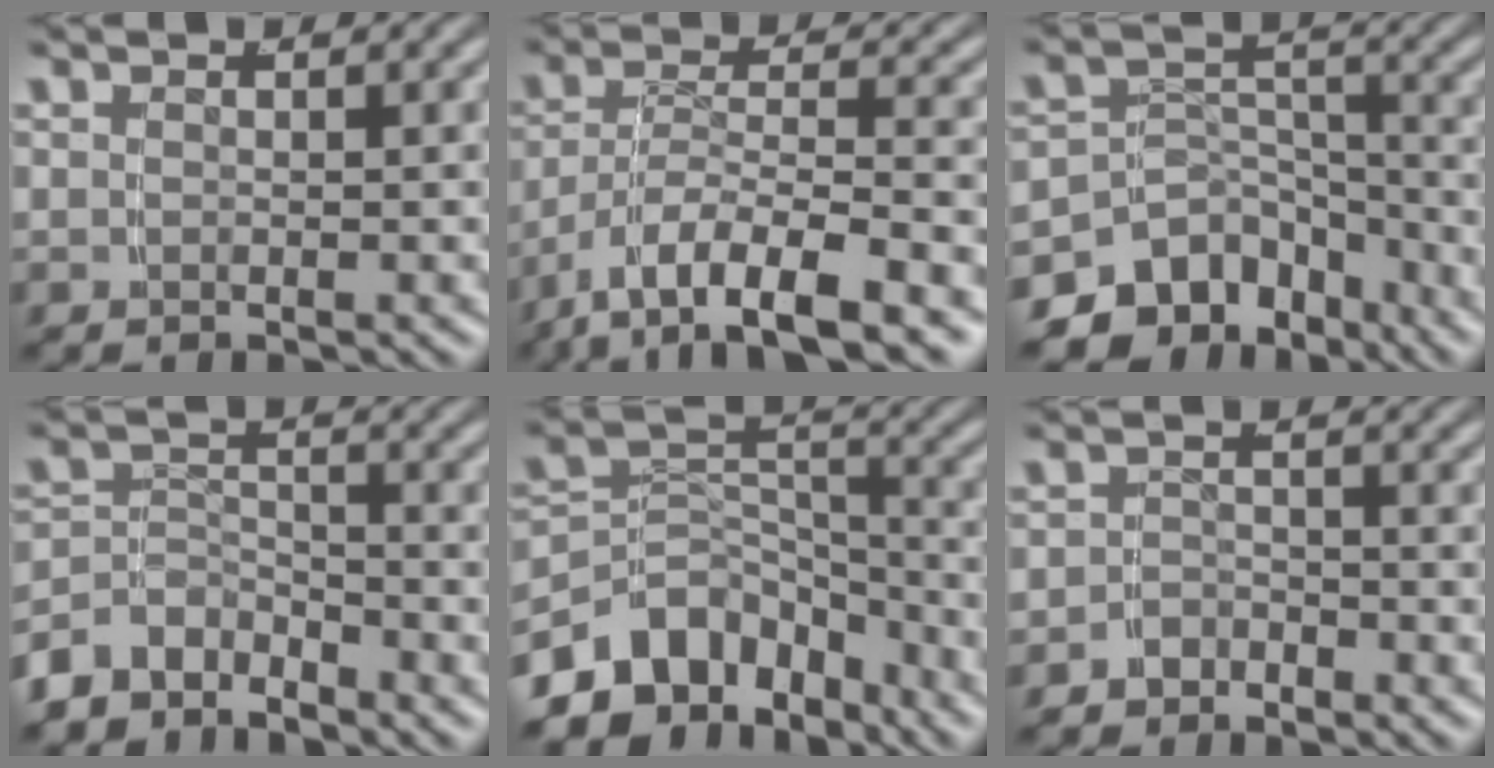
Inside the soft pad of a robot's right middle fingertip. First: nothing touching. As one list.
[{"total": 8.2, "force": [-5.2, 3.2, 5.4], "torque": [-0.101, -0.021, -0.071]}, {"total": 11.4, "force": [-7.1, 7.7, 4.6], "torque": [-0.079, -0.033, -0.111]}, {"total": 5.1, "force": [-3.9, 2.9, 1.7], "torque": [-0.033, -0.014, -0.065]}, {"total": 12.0, "force": [-6.4, 8.4, 5.7], "torque": [-0.110, -0.043, -0.096]}, {"total": 3.0, "force": [-2.6, 1.5, -0.1], "torque": [-0.003, -0.010, -0.043]}]